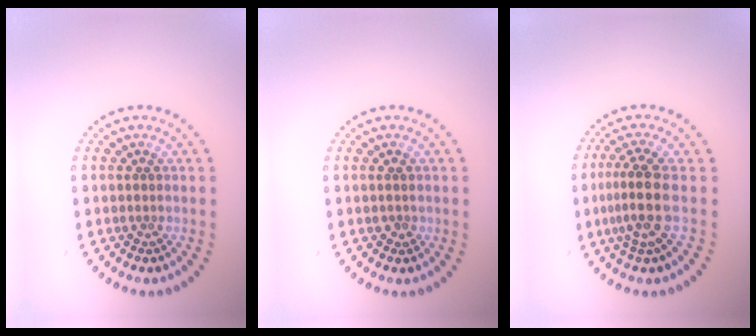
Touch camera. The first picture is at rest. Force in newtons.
{"total": 0.8, "press": 0.8, "slide": 0.1}
{"total": 3.3, "press": 2.5, "slide": 2.1}